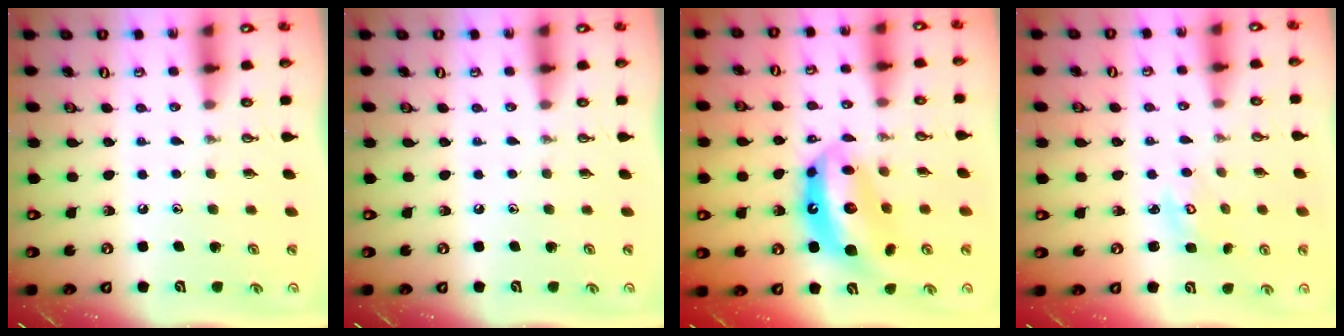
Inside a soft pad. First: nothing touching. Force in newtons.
{"total": 0.0}
{"total": 14.3, "press": 14.2, "slide": 1.7}
{"total": 3.3, "press": 3.3, "slide": 0.4}